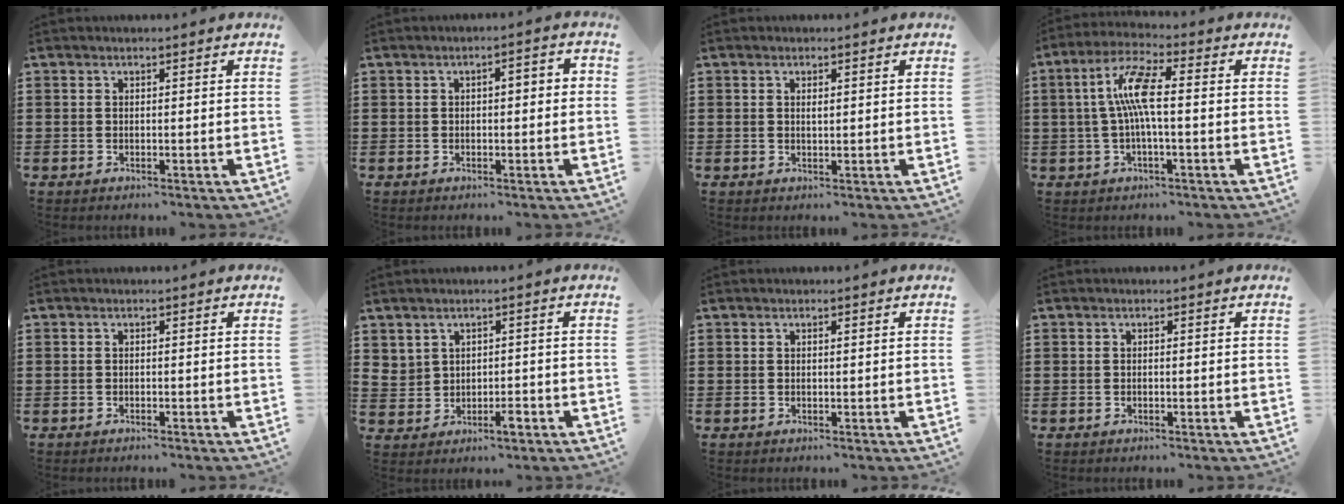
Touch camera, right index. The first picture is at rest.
{"total": 1.7, "force": [-0.4, 0.8, 1.4], "torque": [-0.026, 0.005, -0.011]}
{"total": 1.2, "force": [0.2, 0.3, 1.1], "torque": [-0.022, 0.001, 0.004]}
{"total": 7.9, "force": [0.2, 1.6, 7.7], "torque": [-0.165, 0.000, -0.006]}
{"total": 0.0}
{"total": 2.3, "force": [0.2, 1.9, 1.3], "torque": [-0.032, 0.001, 0.002]}
{"total": 0.0}
{"total": 0.0}